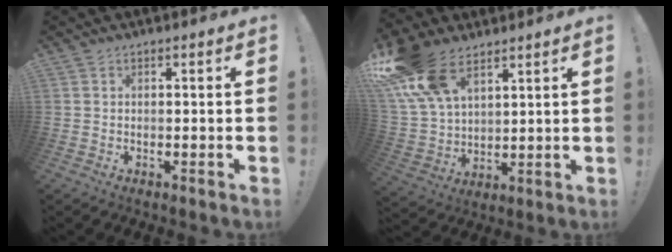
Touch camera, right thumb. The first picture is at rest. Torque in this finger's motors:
{"motor_torque": [0.96, 2.41, 1.92, 0.85, 0.71]}